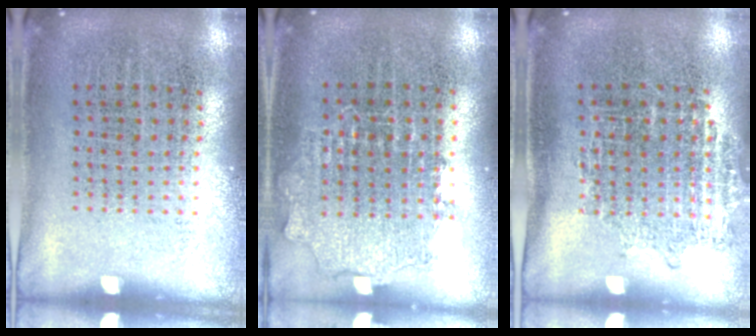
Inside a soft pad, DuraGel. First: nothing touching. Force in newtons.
{"total": 0.9, "press": 0.9, "slide": 0.2}
{"total": 0.9, "press": 0.8, "slide": 0.3}